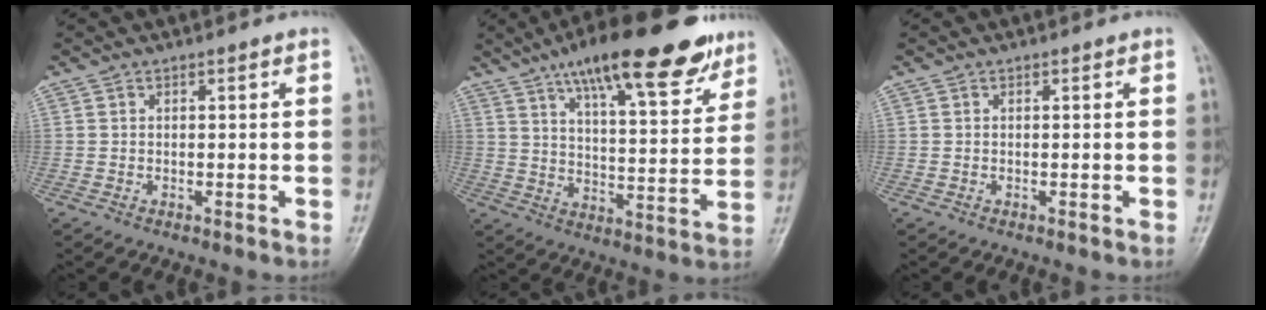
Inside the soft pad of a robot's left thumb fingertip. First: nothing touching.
{"total": 22.1, "force": [14.5, 6.6, 15.4], "torque": [-0.197, -0.041, 0.219]}
{"total": 0.0}